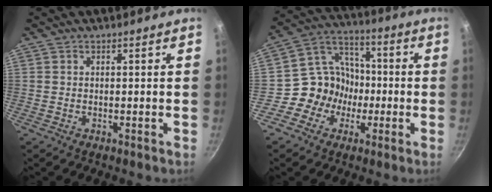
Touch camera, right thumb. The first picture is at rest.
{"total": 11.3, "force": [-3.0, 10.2, 3.8], "torque": [-0.011, 0.047, -0.070]}